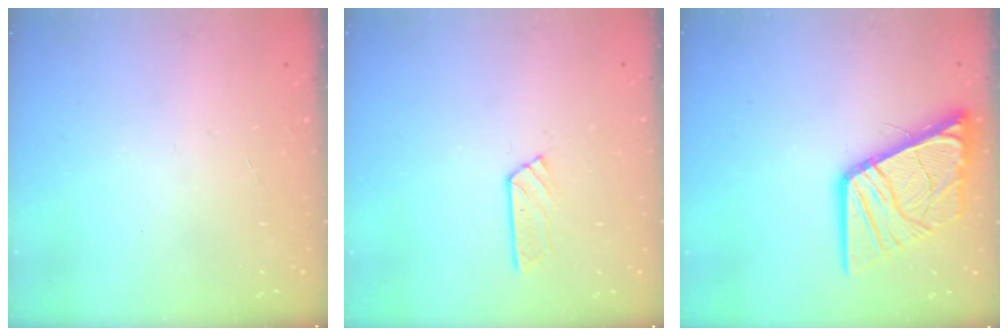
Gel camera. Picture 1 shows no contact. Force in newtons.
{"total": 4.0, "press": 4.0, "slide": 0.3}
{"total": 16.0, "press": 15.9, "slide": 2.1}